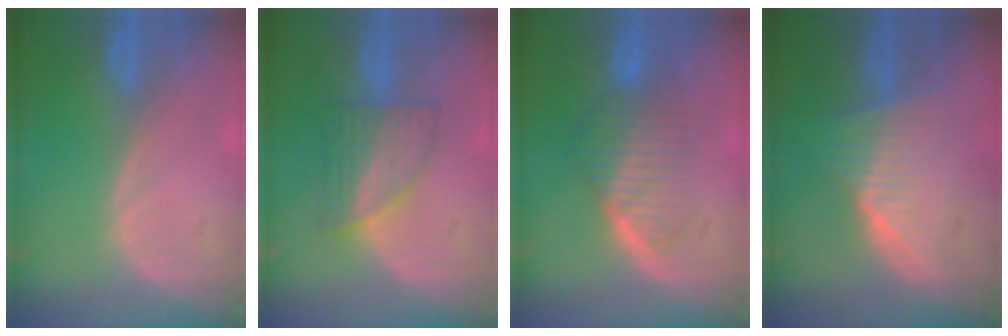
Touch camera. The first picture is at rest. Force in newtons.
{"total": 5.8, "press": 5.7, "slide": 0.8}
{"total": 6.6, "press": 6.0, "slide": 2.7}
{"total": 6.6, "press": 6.2, "slide": 2.3}